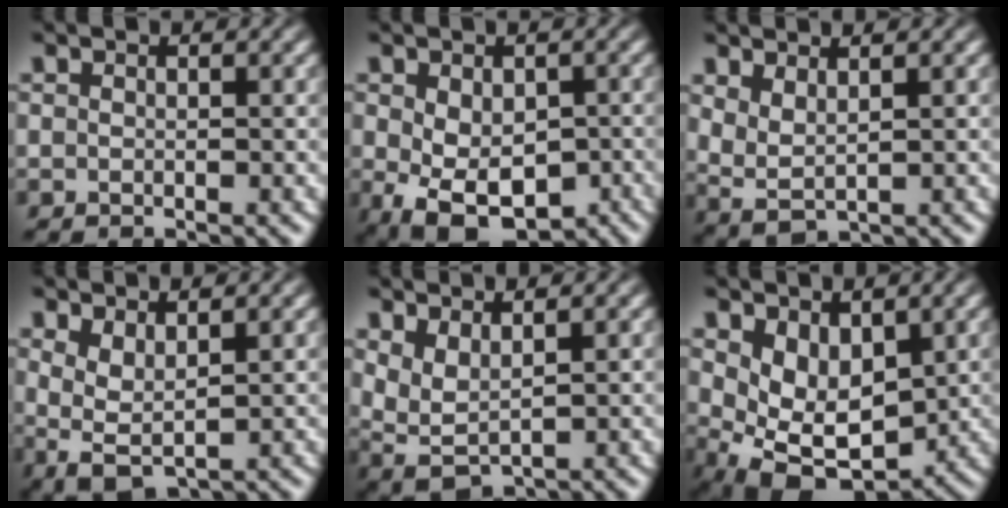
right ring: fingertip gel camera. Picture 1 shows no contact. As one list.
[{"total": 8.9, "force": [-4.6, 5.6, 5.2], "torque": [-0.104, -0.061, -0.044]}, {"total": 4.2, "force": [0.8, 3.4, 2.3], "torque": [-0.075, -0.018, 0.025]}, {"total": 4.5, "force": [-0.6, 3.6, 2.7], "torque": [-0.069, -0.024, 0.001]}, {"total": 5.9, "force": [0.1, 5.1, 2.9], "torque": [-0.096, -0.030, 0.014]}, {"total": 8.7, "force": [-1.2, 6.4, 5.7], "torque": [-0.117, -0.050, 0.001]}]